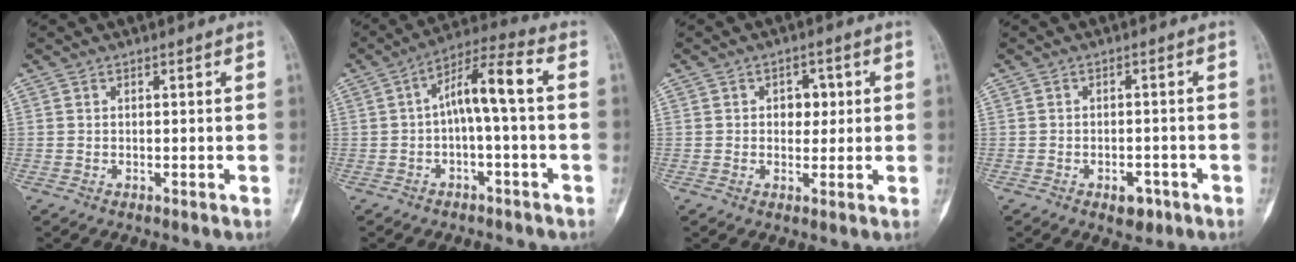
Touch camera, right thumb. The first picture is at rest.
{"total": 8.6, "force": [-0.4, 1.6, 8.5], "torque": [-0.153, 0.051, -0.011]}
{"total": 3.9, "force": [0.7, 2.9, 2.5], "torque": [-0.006, 0.002, 0.006]}
{"total": 3.7, "force": [-2.0, 2.1, 2.3], "torque": [-0.020, 0.011, -0.023]}